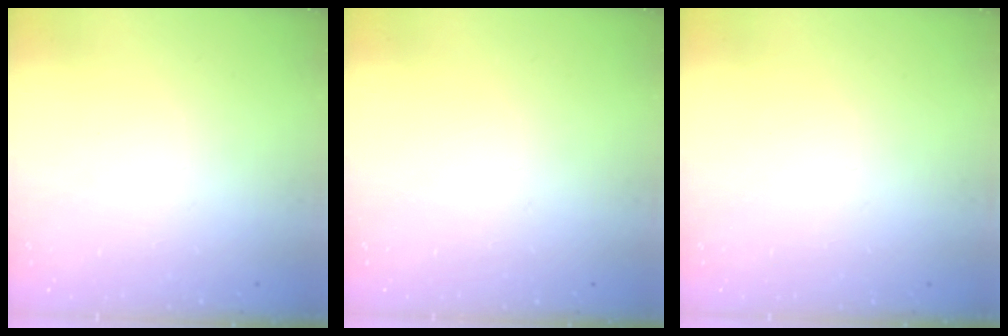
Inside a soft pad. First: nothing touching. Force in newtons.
{"total": 0.0}
{"total": 0.0}